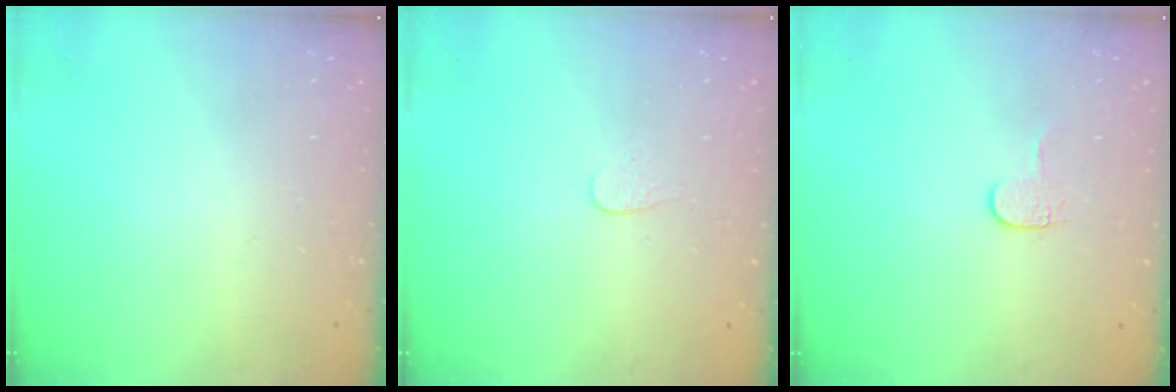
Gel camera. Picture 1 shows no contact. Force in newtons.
{"total": 2.7, "press": 2.7, "slide": 0.3}
{"total": 3.4, "press": 3.4, "slide": 0.4}